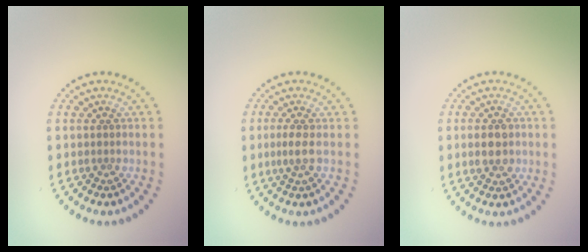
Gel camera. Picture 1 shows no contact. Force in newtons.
{"total": 1.4, "press": 1.2, "slide": 0.7}
{"total": 3.0, "press": 3.0, "slide": 0.2}